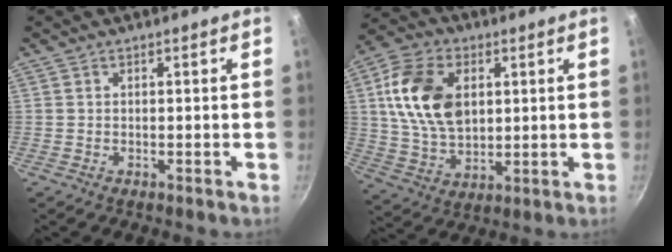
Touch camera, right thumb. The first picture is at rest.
{"total": 15.8, "force": [3.5, 10.5, 11.3], "torque": [-0.196, -0.007, 0.069]}